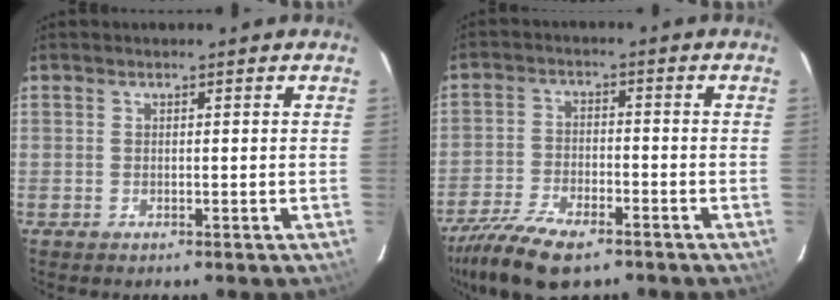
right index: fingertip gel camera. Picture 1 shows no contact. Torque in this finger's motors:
{"motor_torque": [0.98, -0.95, 0.35, 0.05]}